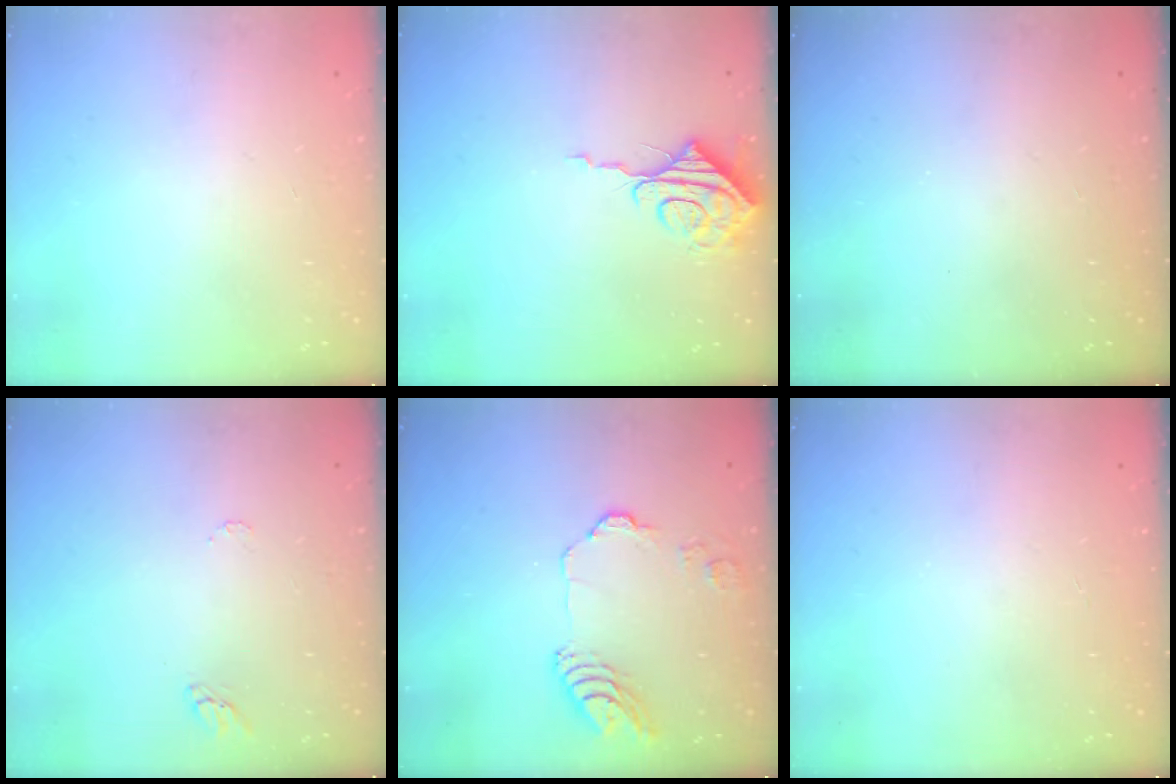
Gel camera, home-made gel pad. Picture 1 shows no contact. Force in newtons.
{"total": 8.2, "press": 8.1, "slide": 0.9}
{"total": 0.0}
{"total": 4.0, "press": 4.0, "slide": 0.3}
{"total": 9.1, "press": 9.0, "slide": 0.5}
{"total": 0.0}